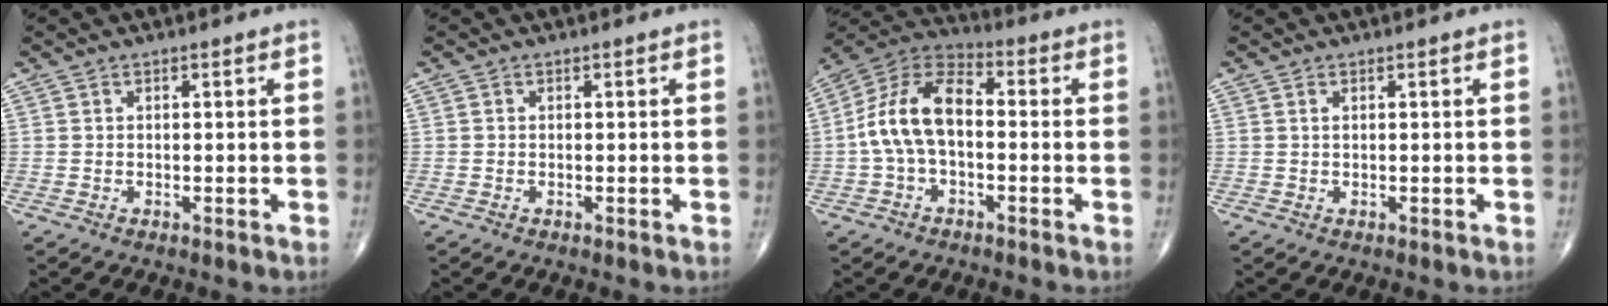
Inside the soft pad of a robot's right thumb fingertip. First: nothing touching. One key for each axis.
{"total": 0.0}
{"total": 12.4, "fx": -0.7, "fy": 7.0, "fz": 10.3, "tx": -0.199, "ty": 0.039, "tz": -0.024}
{"total": 0.6, "fx": 0.3, "fy": 0.2, "fz": 0.4, "tx": -0.012, "ty": 0.004, "tz": 0.006}